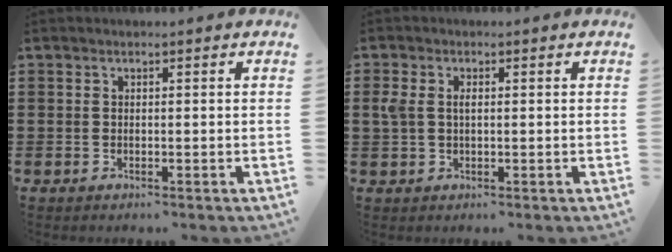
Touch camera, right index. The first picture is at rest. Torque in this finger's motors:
{"motor_torque": [0.44, -0.12, 0.13, 0.08]}